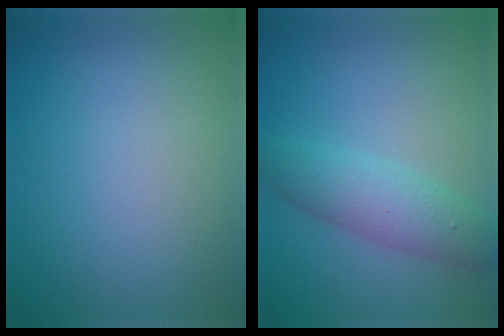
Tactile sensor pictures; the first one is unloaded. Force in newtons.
{"total": 4.1, "press": 4.1, "slide": 0.0}